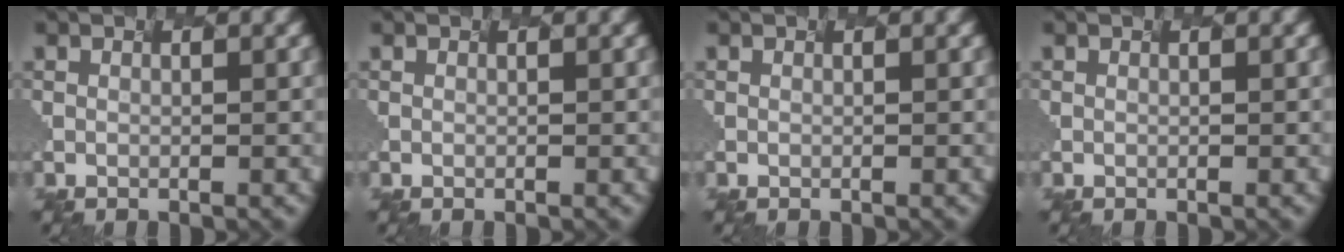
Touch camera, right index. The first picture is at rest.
{"total": 0.0}
{"total": 0.0}
{"total": 0.0}